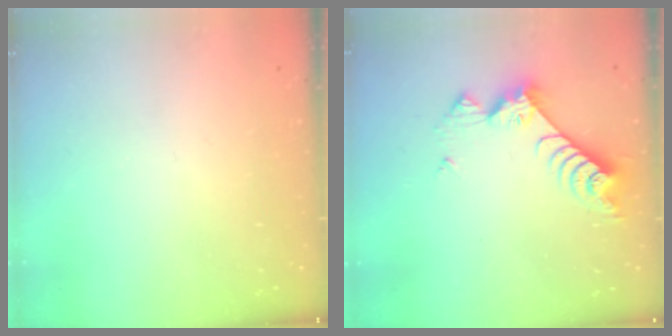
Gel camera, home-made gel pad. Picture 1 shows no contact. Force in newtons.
{"total": 7.6, "press": 7.6, "slide": 0.4}